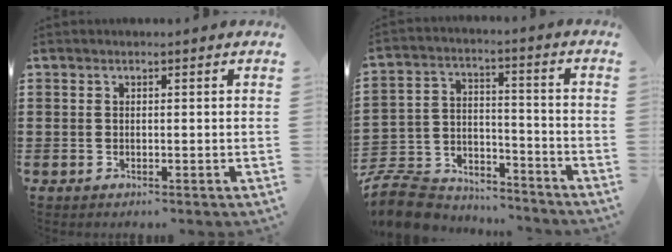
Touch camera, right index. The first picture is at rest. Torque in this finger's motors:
{"motor_torque": [-1.33, 0.81, -1.05, -0.21]}